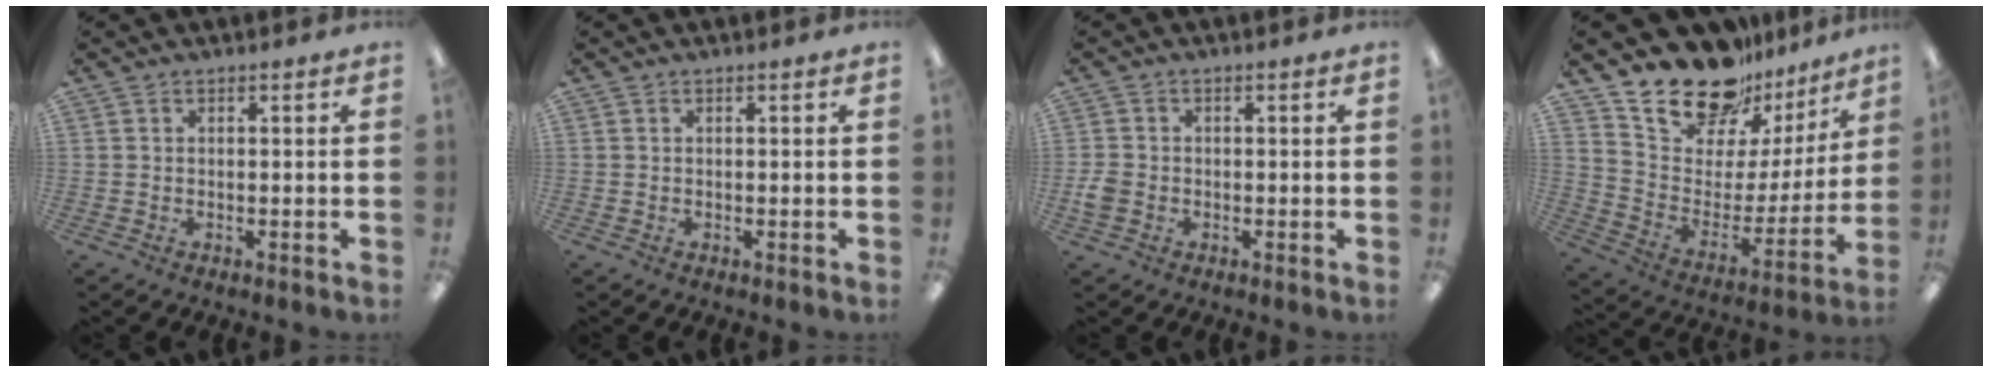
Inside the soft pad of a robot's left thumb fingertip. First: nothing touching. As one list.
[{"total": 0.0}, {"total": 3.1, "force": [-0.9, 2.5, 1.6], "torque": [-0.024, 0.008, -0.016]}, {"total": 20.3, "force": [17.7, 8.6, 4.7], "torque": [-0.094, -0.144, 0.321]}]